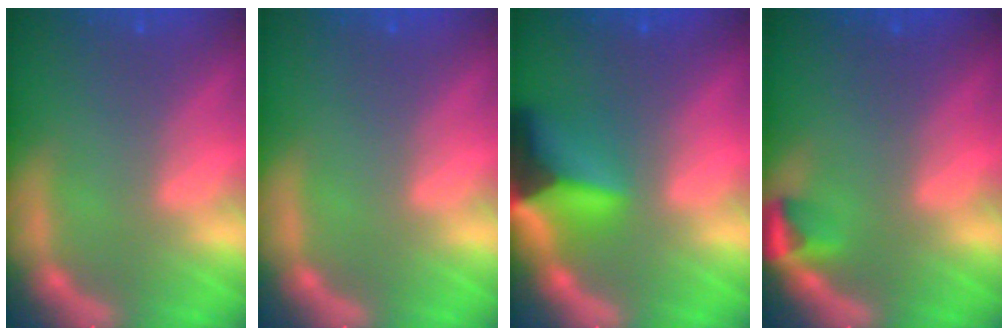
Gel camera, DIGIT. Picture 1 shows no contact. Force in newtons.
{"total": 0.0}
{"total": 8.4}
{"total": 1.9}